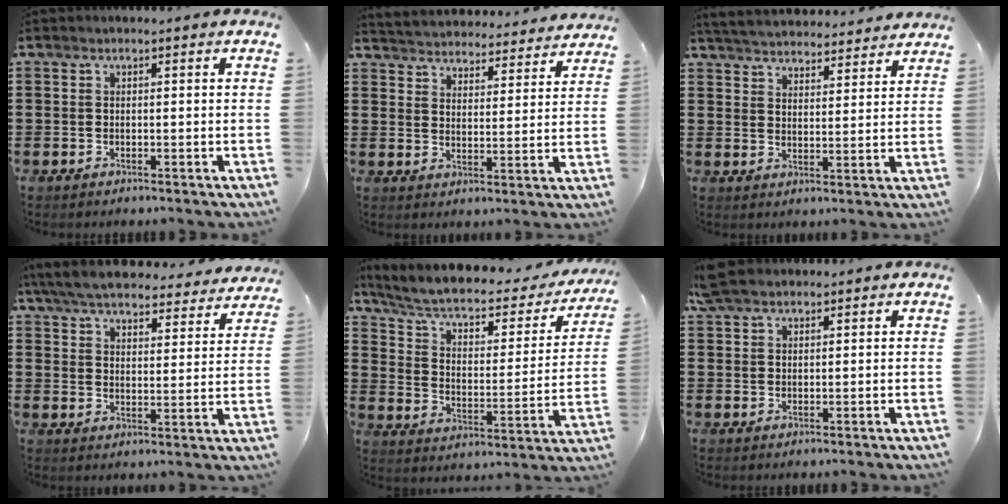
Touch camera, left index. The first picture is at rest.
{"total": 4.1, "force": [4.1, -0.1, -0.6], "torque": [-0.011, -0.036, 0.068]}
{"total": 4.6, "force": [4.6, 0.2, 0.3], "torque": [-0.027, -0.028, 0.081]}
{"total": 6.5, "force": [6.2, 0.5, 1.8], "torque": [-0.064, -0.037, 0.109]}
{"total": 5.9, "force": [4.0, 2.0, 3.8], "torque": [-0.093, -0.026, 0.064]}
{"total": 4.1, "force": [3.5, 1.4, 1.7], "torque": [-0.041, 0.002, 0.069]}